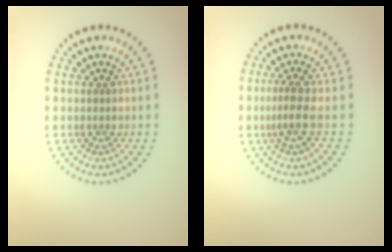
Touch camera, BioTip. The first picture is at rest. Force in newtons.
{"total": 2.3, "press": 1.5, "slide": 1.7}